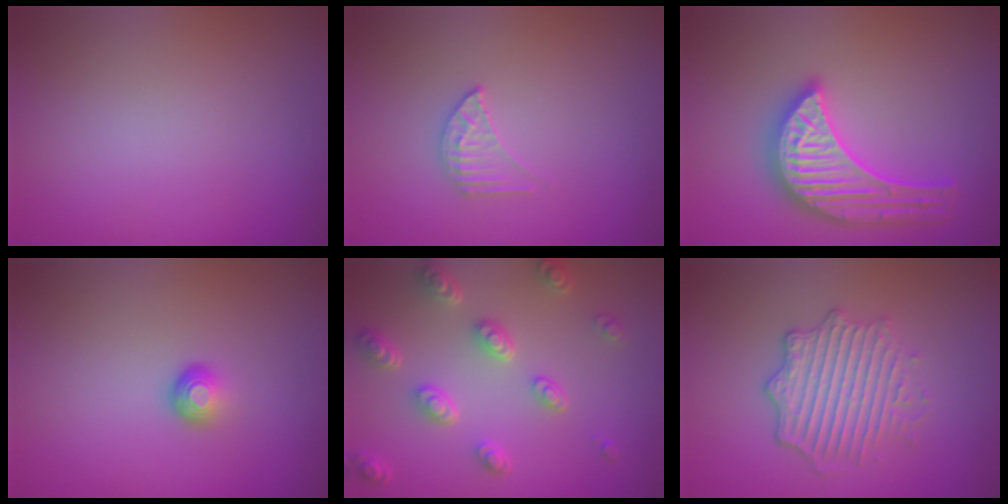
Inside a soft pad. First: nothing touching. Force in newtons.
{"total": 1.7, "press": 1.7, "slide": 0.1}
{"total": 5.6, "press": 5.6, "slide": 0.7}
{"total": 1.6, "press": 1.0, "slide": 1.2}
{"total": 4.9, "press": 3.7, "slide": 3.2}
{"total": 4.5, "press": 3.5, "slide": 2.9}